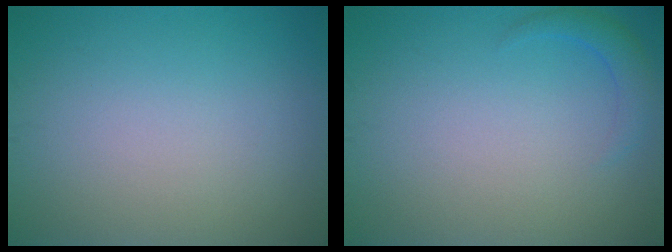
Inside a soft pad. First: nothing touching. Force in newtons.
{"total": 1.6, "press": 1.6, "slide": 0.2}